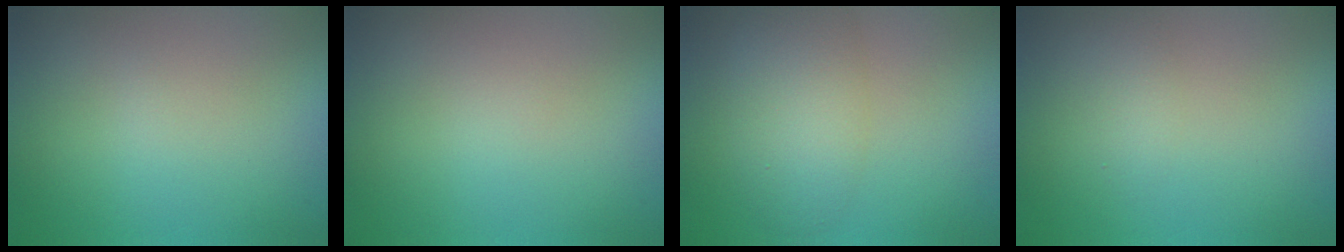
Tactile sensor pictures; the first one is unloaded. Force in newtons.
{"total": 0.0}
{"total": 4.9, "press": 4.9, "slide": 0.1}
{"total": 1.3, "press": 1.3, "slide": 0.0}